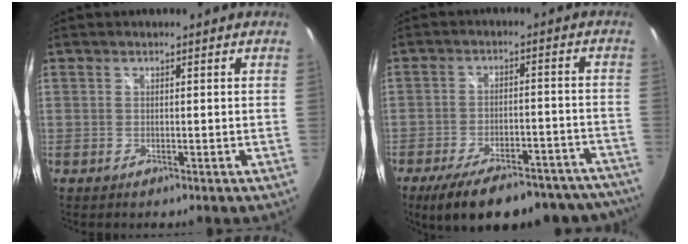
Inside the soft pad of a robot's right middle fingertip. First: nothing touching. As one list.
[{"total": 23.3, "force": [-19.5, 7.6, 10.2], "torque": [-0.176, -0.002, -0.246]}]